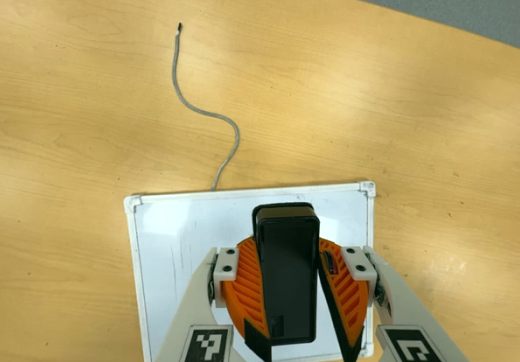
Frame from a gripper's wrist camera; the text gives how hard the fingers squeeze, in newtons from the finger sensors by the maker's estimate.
{"total": 9.4, "left": 9.4, "right": 9.3}